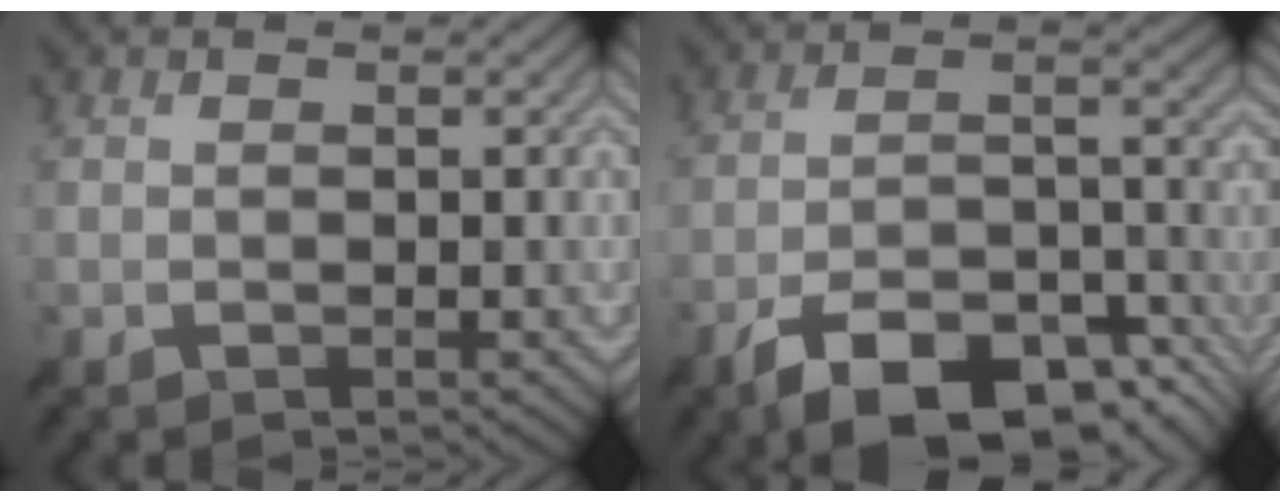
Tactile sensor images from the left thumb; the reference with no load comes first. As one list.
[{"total": 14.0, "force": [-9.5, 5.1, 9.0], "torque": [-0.159, -0.002, -0.166]}]